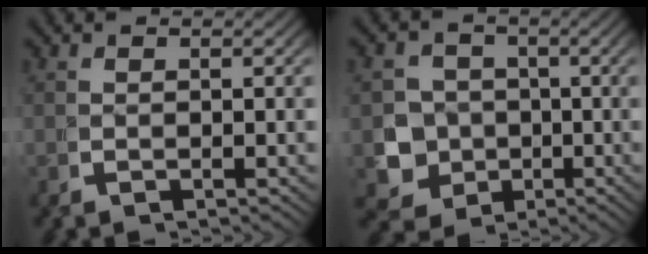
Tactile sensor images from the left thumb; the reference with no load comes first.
{"total": 8.5, "force": [-2.1, 7.7, 3.0], "torque": [-0.066, -0.045, -0.022]}